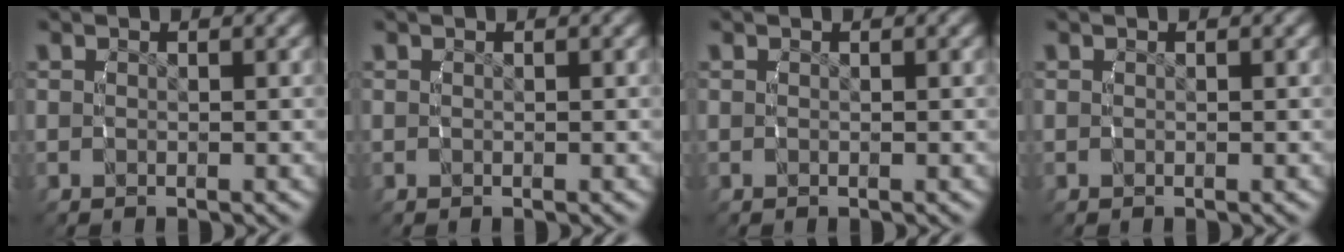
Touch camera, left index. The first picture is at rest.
{"total": 0.0}
{"total": 0.0}
{"total": 0.0}